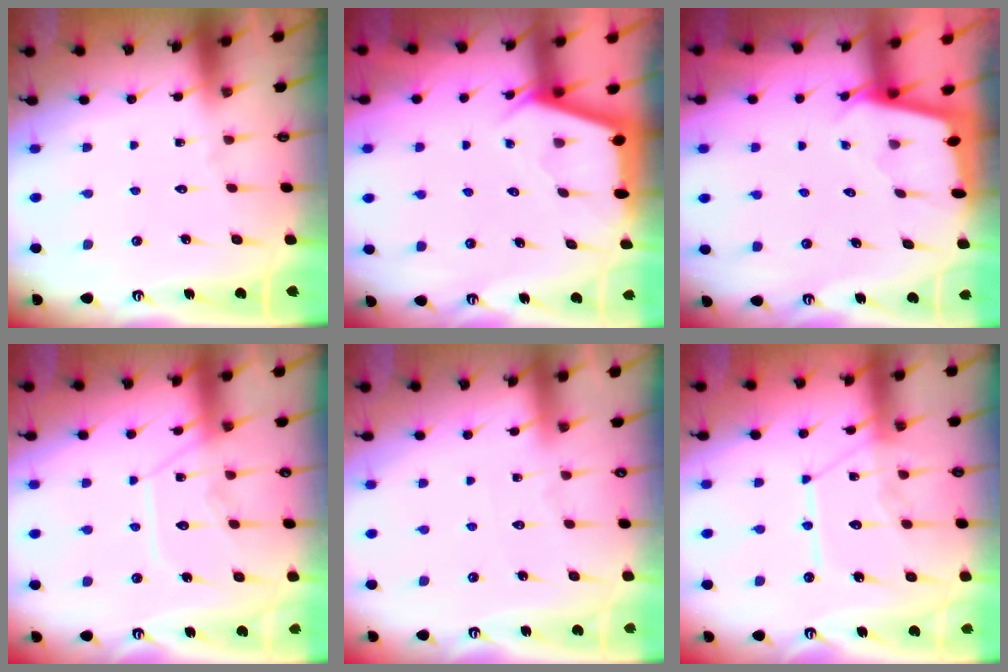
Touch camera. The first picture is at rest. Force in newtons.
{"total": 2.9, "press": 2.9, "slide": 0.3}
{"total": 2.0, "press": 2.0, "slide": 0.2}
{"total": 12.2, "press": 12.2, "slide": 1.2}
{"total": 3.9, "press": 3.9, "slide": 0.4}
{"total": 13.0, "press": 12.9, "slide": 1.2}